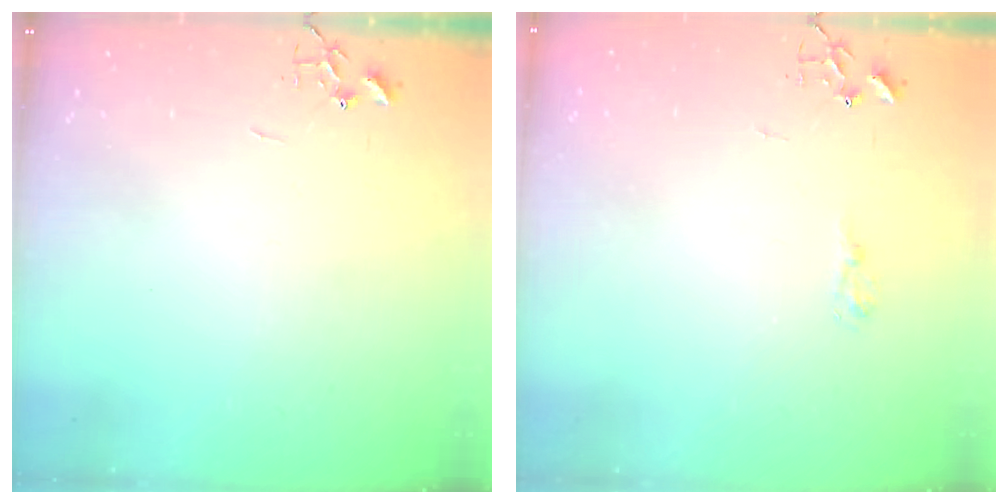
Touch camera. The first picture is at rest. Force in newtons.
{"total": 6.6, "press": 6.5, "slide": 0.8}